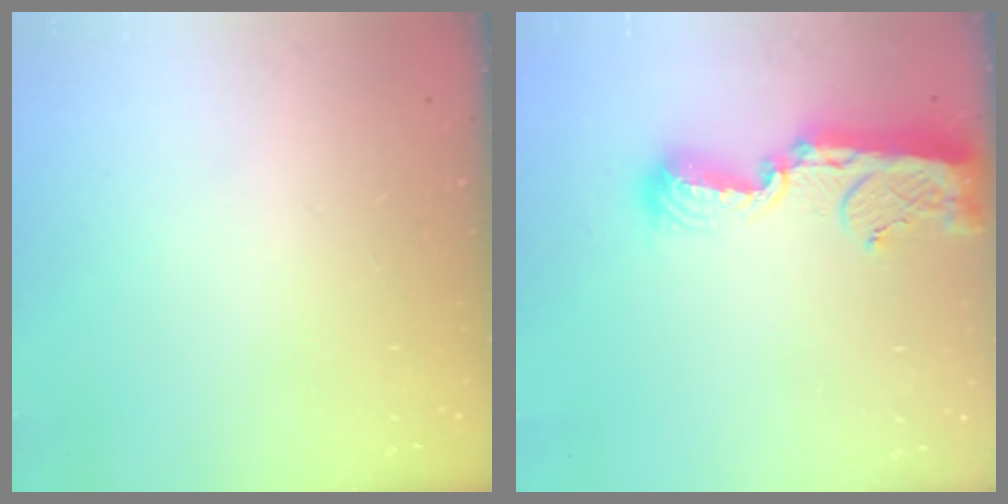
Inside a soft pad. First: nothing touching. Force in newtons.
{"total": 12.6, "press": 12.5, "slide": 1.0}